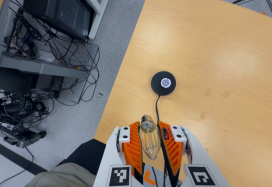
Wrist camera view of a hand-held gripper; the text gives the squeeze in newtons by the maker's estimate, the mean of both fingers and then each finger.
{"total": 21.7, "left": 23.6, "right": 19.9}